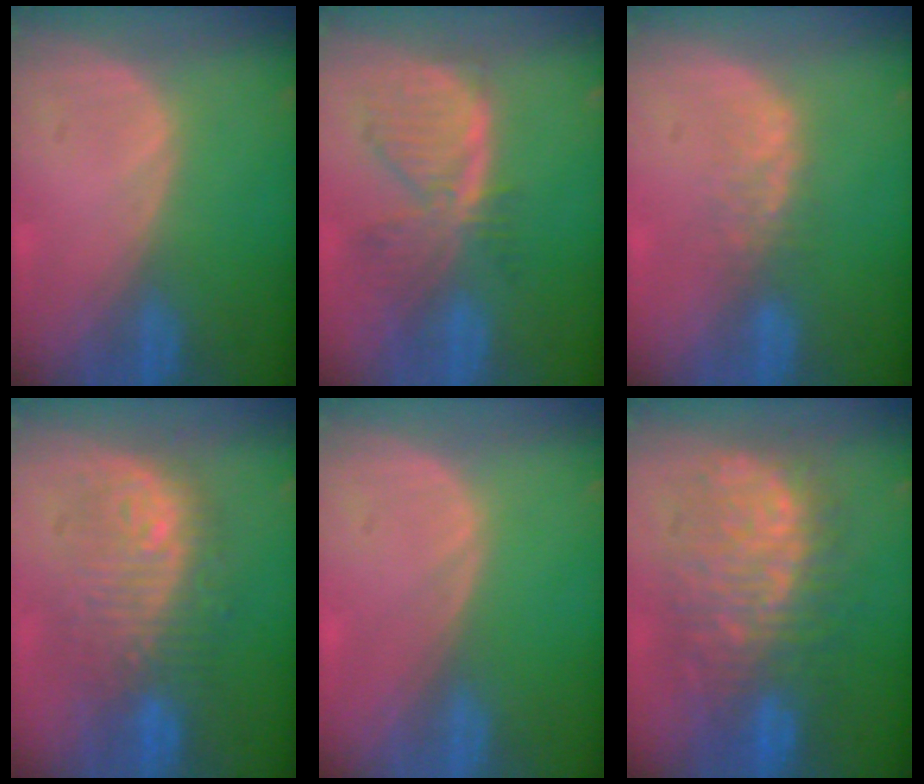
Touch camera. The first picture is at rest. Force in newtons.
{"total": 8.1, "press": 7.0, "slide": 4.1}
{"total": 2.7, "press": 2.7, "slide": 0.6}
{"total": 9.6, "press": 9.6, "slide": 0.7}
{"total": 0.0}
{"total": 12.3, "press": 12.2, "slide": 1.3}